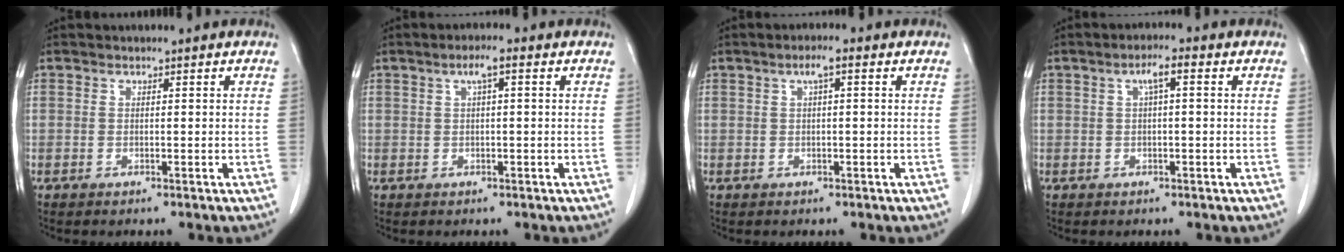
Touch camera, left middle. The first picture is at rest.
{"total": 2.6, "force": [1.0, 0.3, 2.4], "torque": [-0.043, 0.010, 0.016]}
{"total": 2.3, "force": [0.9, 0.3, 2.1], "torque": [-0.038, 0.008, 0.014]}
{"total": 2.9, "force": [0.8, 0.4, 2.8], "torque": [-0.050, 0.012, 0.014]}